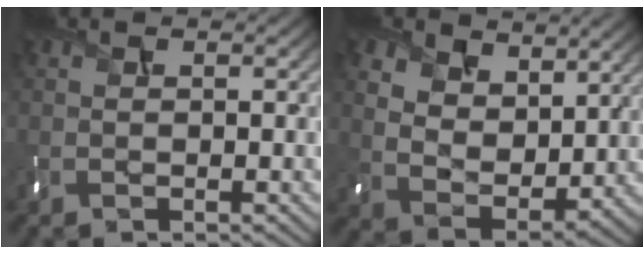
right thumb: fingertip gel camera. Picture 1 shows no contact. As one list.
[{"total": 10.1, "force": [6.7, 5.6, 5.1], "torque": [-0.136, -0.023, 0.121]}]